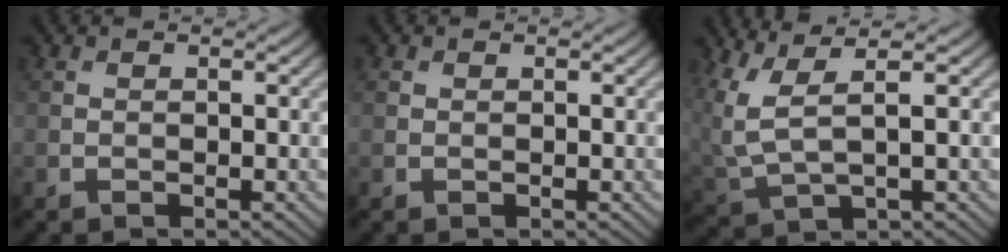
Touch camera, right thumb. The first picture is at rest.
{"total": 0.0}
{"total": 6.1, "force": [2.4, 1.9, 5.2], "torque": [-0.140, -0.001, 0.057]}